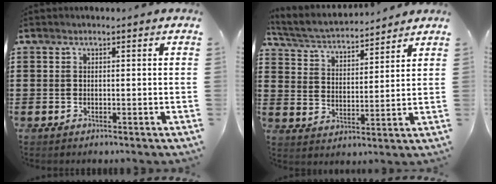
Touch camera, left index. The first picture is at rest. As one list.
[{"total": 4.0, "force": [3.9, 0.5, 1.0], "torque": [-0.040, -0.025, 0.063]}]